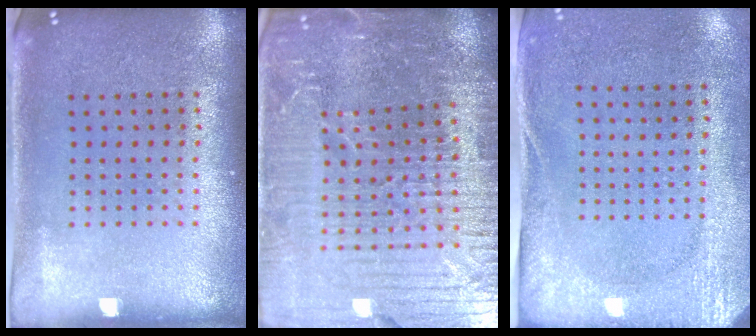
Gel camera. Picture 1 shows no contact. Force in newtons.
{"total": 5.9, "press": 5.3, "slide": 2.6}
{"total": 2.7, "press": 2.2, "slide": 1.7}